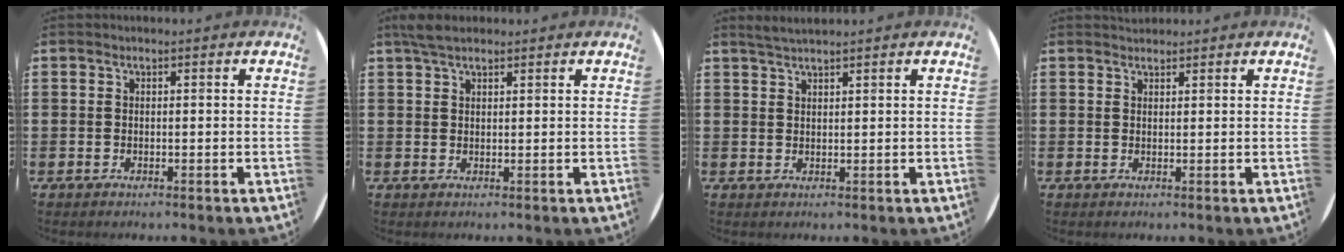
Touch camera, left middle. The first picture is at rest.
{"total": 2.9, "force": [2.3, 1.0, 1.5], "torque": [-0.035, 0.007, 0.044]}
{"total": 1.8, "force": [1.7, 0.0, 0.7], "torque": [-0.015, 0.000, 0.033]}
{"total": 1.0, "force": [1.0, 0.1, 0.0], "torque": [0.000, 0.001, 0.019]}